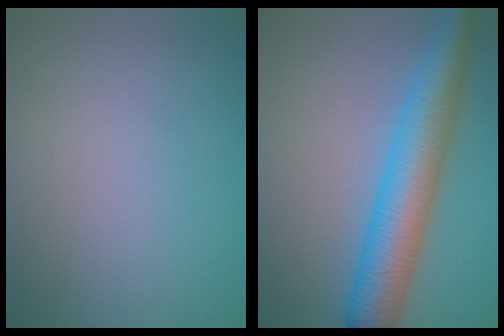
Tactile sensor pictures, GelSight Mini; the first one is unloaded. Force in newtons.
{"total": 7.2, "press": 7.2, "slide": 0.2}